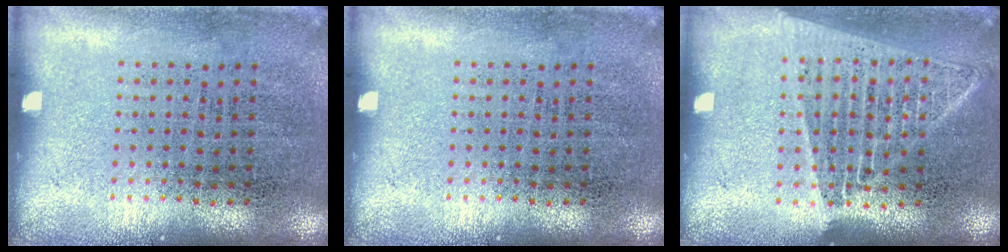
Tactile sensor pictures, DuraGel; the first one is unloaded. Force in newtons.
{"total": 0.0}
{"total": 1.5, "press": 1.4, "slide": 0.7}